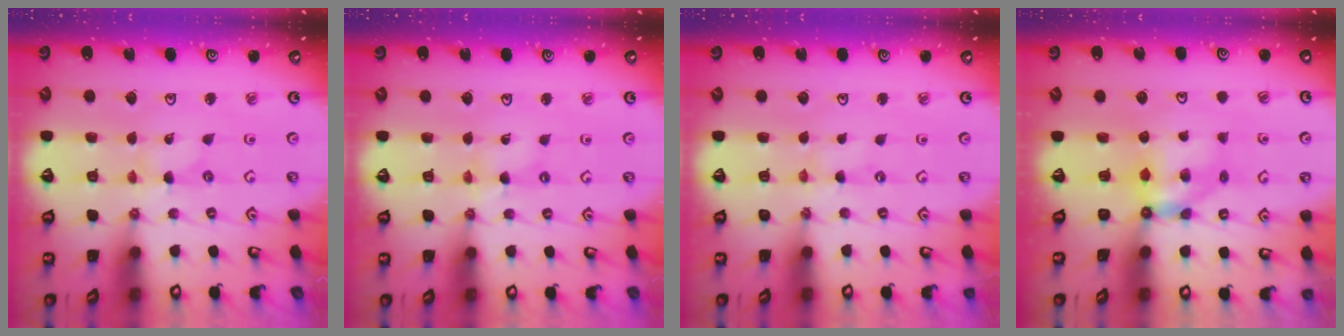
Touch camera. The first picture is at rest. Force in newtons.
{"total": 2.0, "press": 1.9, "slide": 0.3}
{"total": 0.0}
{"total": 5.4, "press": 5.4, "slide": 0.3}